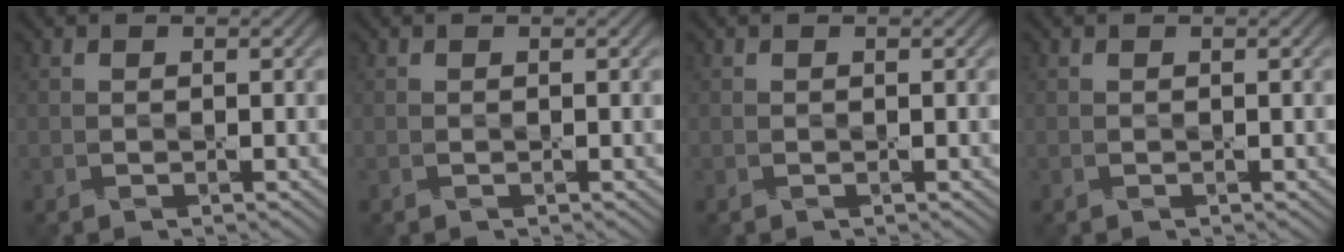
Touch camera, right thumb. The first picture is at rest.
{"total": 0.0}
{"total": 0.0}
{"total": 0.0}